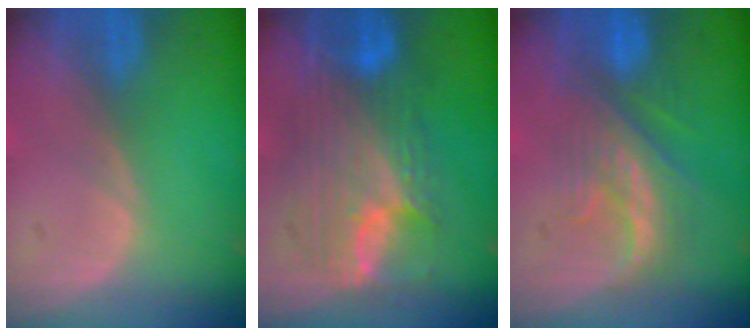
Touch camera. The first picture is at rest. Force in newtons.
{"total": 10.5, "press": 10.4, "slide": 0.7}
{"total": 8.2, "press": 7.4, "slide": 3.4}